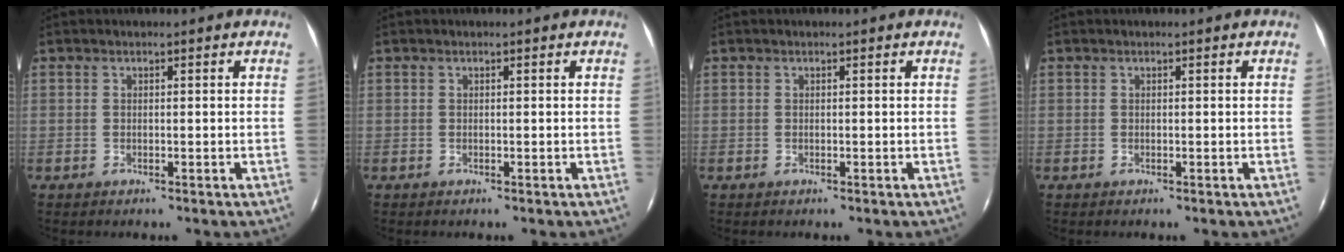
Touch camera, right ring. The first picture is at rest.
{"total": 0.0}
{"total": 0.0}
{"total": 0.0}